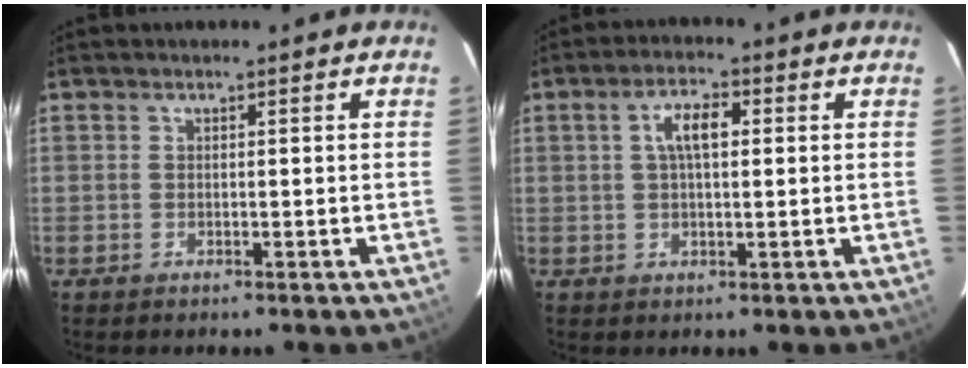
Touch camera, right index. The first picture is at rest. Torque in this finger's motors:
{"motor_torque": [0.19, -0.03, 0.12, 0.07]}